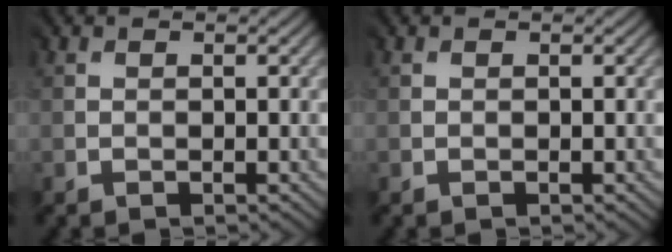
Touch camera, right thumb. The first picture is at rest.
{"total": 0.0}